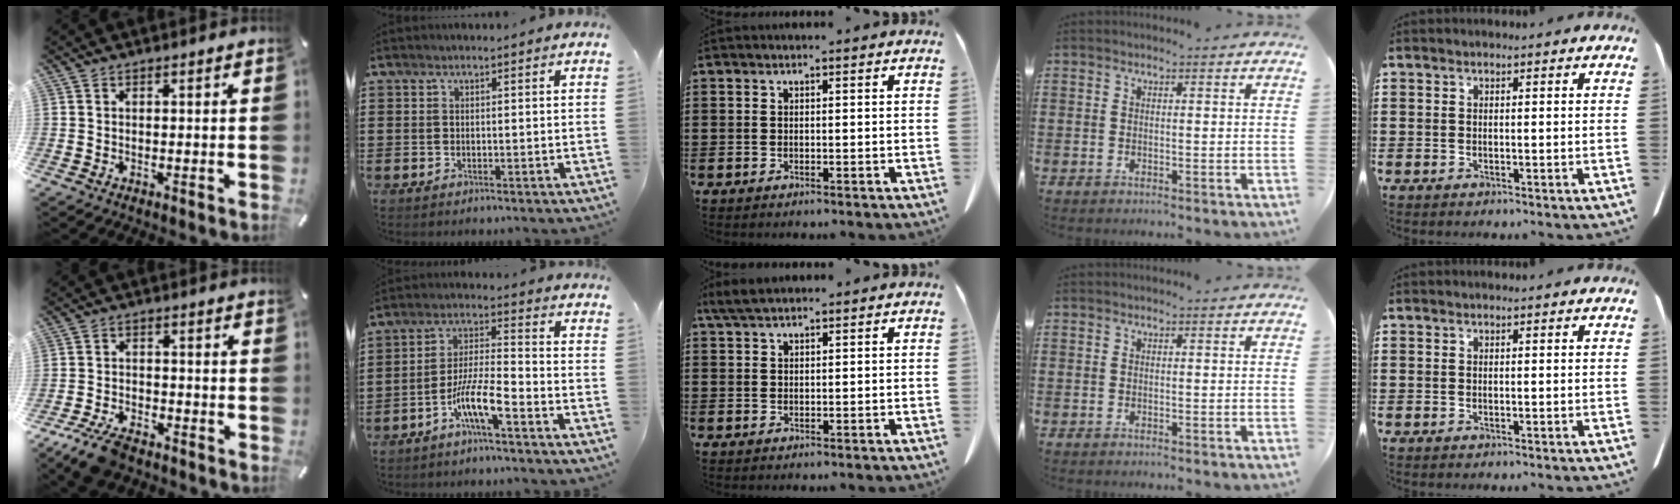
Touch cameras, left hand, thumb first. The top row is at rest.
{"thumb": {"total": 7.5, "force": [-5.7, 3.2, 3.8], "torque": [-0.084, 0.022, -0.108]}, "index": {"total": 8.2, "force": [-5.2, 1.2, 6.2], "torque": [-0.133, -0.003, -0.101]}, "middle": {"total": 3.0, "force": [2.3, 0.6, 1.8], "torque": [-0.041, 0.003, 0.043]}}